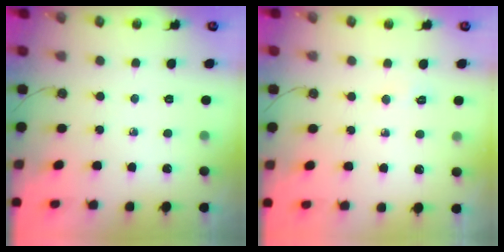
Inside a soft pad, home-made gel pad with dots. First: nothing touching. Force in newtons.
{"total": 2.8, "press": 2.8, "slide": 0.4}